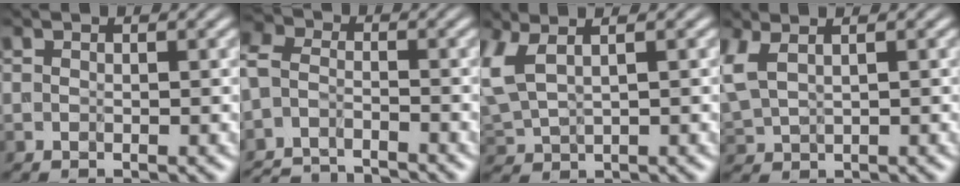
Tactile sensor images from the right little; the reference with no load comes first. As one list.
[{"total": 6.7, "force": [-6.3, 1.4, 1.6], "torque": [-0.051, -0.014, -0.115]}, {"total": 5.5, "force": [1.9, 2.9, 4.3], "torque": [-0.143, -0.001, 0.052]}, {"total": 4.0, "force": [1.6, 2.3, 2.9], "torque": [-0.101, -0.005, 0.045]}]